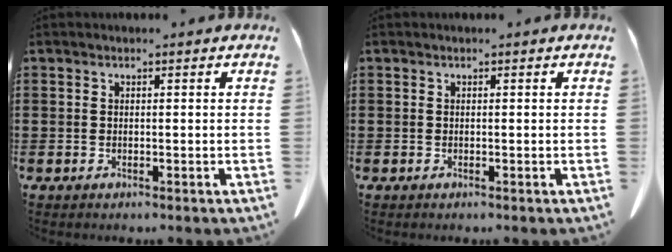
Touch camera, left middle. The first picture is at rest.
{"total": 0.0}